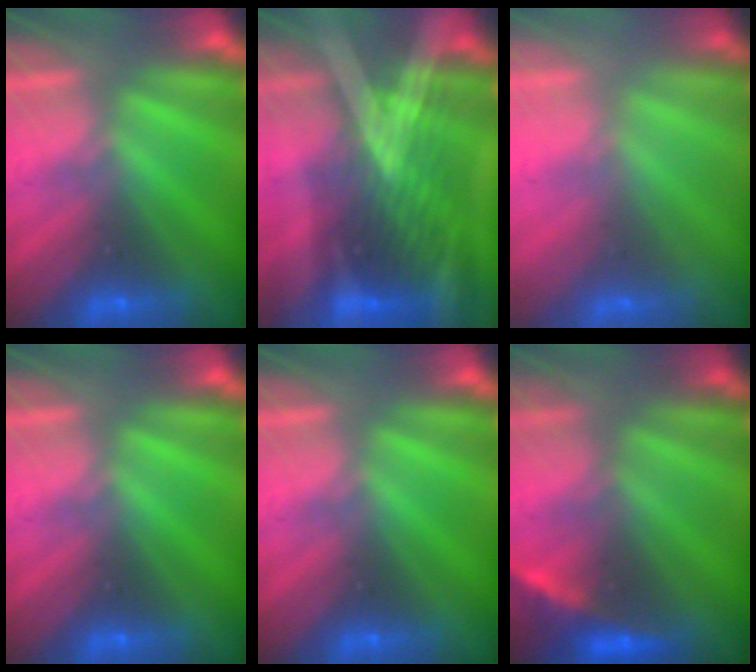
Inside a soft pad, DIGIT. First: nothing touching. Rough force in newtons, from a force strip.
{"total": 2.9}
{"total": 2.1}
{"total": 0.0}
{"total": 0.0}
{"total": 2.3}